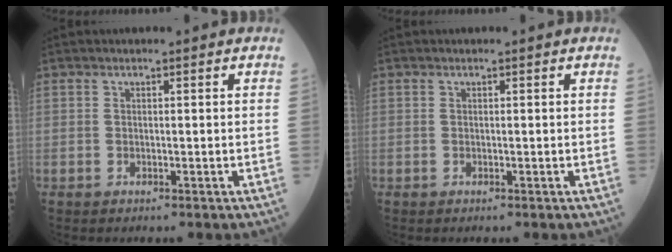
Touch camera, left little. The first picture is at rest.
{"total": 0.0}